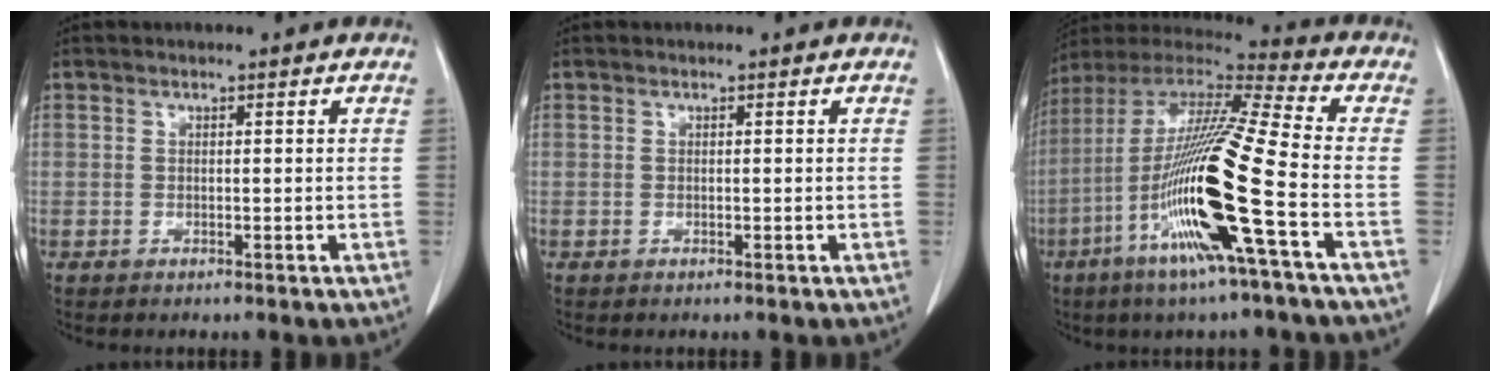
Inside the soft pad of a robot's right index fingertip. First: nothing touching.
{"total": 0.0}
{"total": 21.0, "force": [-6.8, -0.3, 19.9], "torque": [-0.411, -0.025, -0.141]}